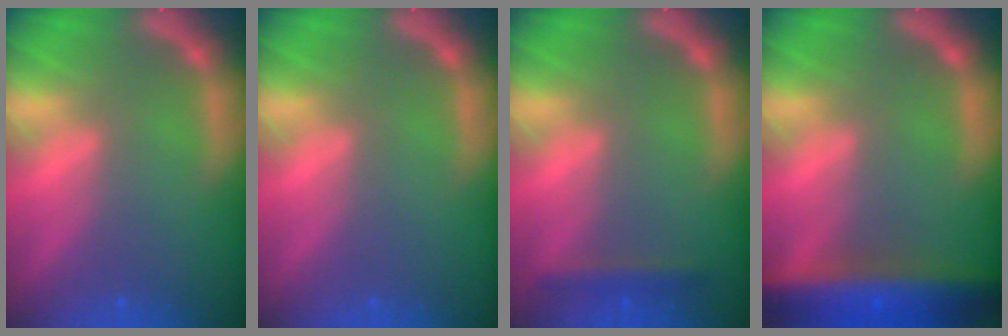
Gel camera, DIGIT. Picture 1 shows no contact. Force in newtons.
{"total": 0.0}
{"total": 1.9}
{"total": 9.5}